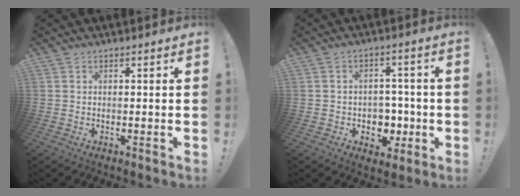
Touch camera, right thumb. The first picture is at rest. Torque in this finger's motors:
{"motor_torque": [0.51, 0.18, 0.52, -0.59, 0.00]}